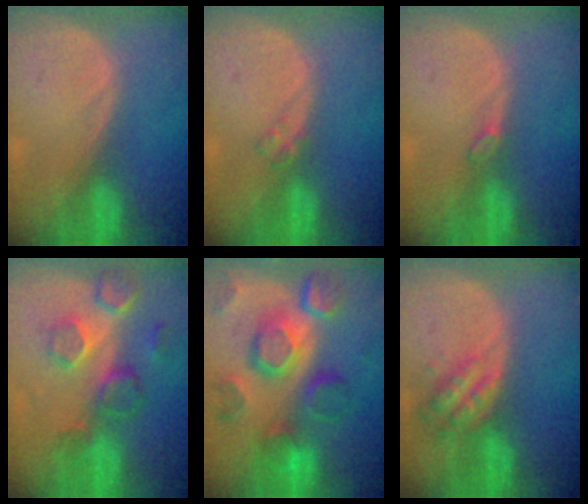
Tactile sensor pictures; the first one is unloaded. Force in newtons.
{"total": 1.6, "press": 1.6, "slide": 0.2}
{"total": 1.2, "press": 1.1, "slide": 0.2}
{"total": 8.6, "press": 7.5, "slide": 4.2}
{"total": 12.3, "press": 10.7, "slide": 6.1}
{"total": 6.0, "press": 5.5, "slide": 2.3}